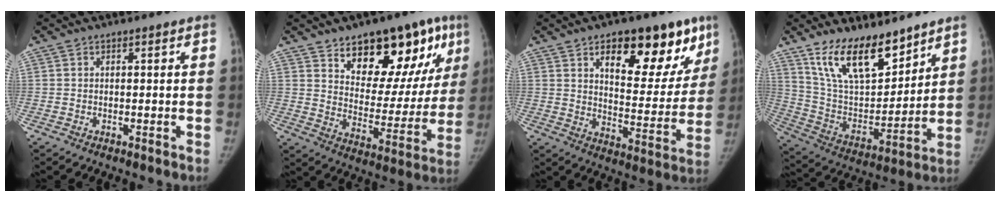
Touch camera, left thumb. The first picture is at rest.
{"total": 21.6, "force": [11.9, 10.9, 14.3], "torque": [-0.136, -0.049, 0.179]}
{"total": 20.3, "force": [11.2, 9.7, 14.0], "torque": [-0.126, -0.045, 0.162]}
{"total": 17.8, "force": [12.6, 7.7, 9.9], "torque": [-0.128, -0.075, 0.241]}